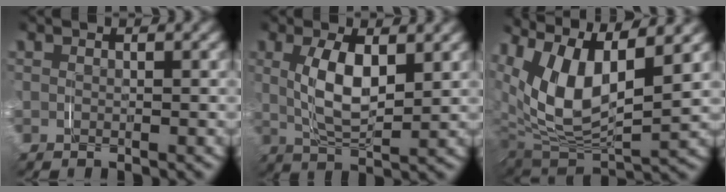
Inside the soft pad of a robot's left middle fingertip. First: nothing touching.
{"total": 4.8, "force": [0.9, 2.0, 4.3], "torque": [-0.084, -0.009, 0.021]}
{"total": 10.1, "force": [2.2, 5.9, 7.9], "torque": [-0.171, -0.012, 0.044]}